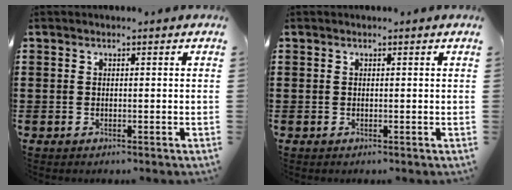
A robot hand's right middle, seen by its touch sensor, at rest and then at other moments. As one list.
[{"total": 0.0}]